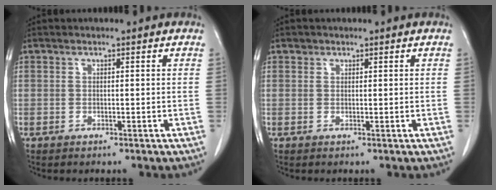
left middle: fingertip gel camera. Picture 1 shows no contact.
{"total": 0.6, "force": [0.4, 0.4, 0.0], "torque": [0.003, 0.001, 0.005]}